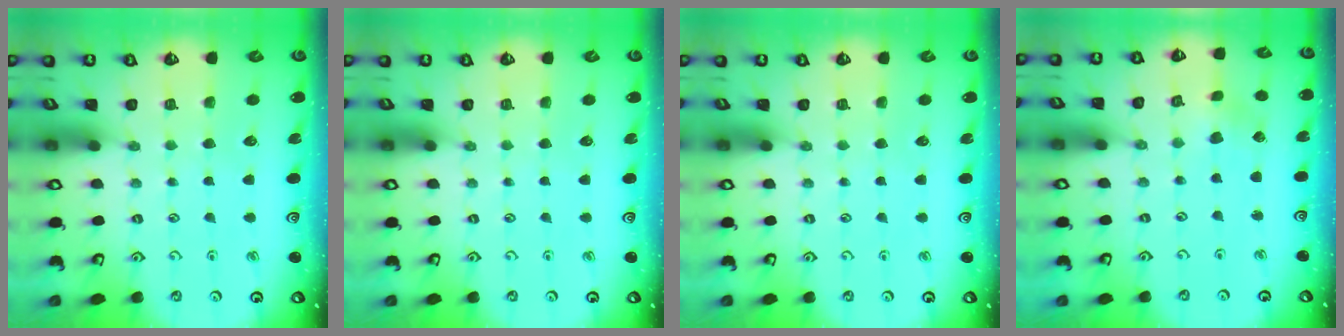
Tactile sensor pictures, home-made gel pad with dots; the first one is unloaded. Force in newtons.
{"total": 0.0}
{"total": 0.0}
{"total": 2.0, "press": 1.9, "slide": 0.3}